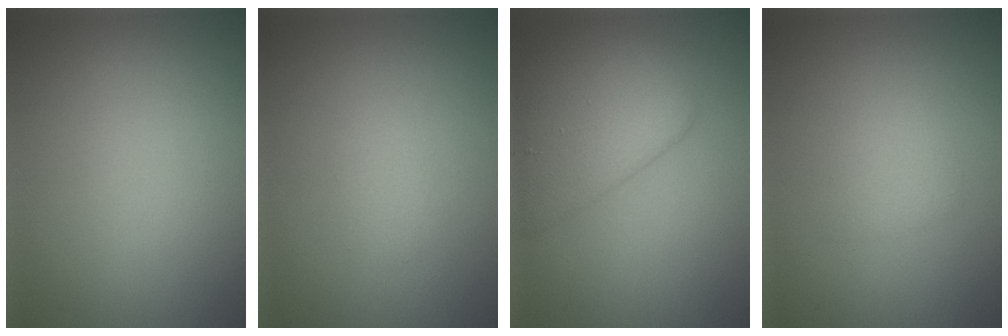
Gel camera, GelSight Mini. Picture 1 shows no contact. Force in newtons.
{"total": 0.9, "press": 0.9, "slide": 0.0}
{"total": 5.4, "press": 5.4, "slide": 0.2}
{"total": 1.7, "press": 1.7, "slide": 0.0}